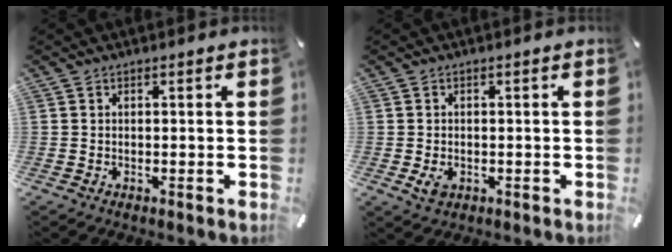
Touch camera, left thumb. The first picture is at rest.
{"total": 2.7, "force": [-0.7, 2.1, 1.6], "torque": [-0.034, 0.000, -0.012]}